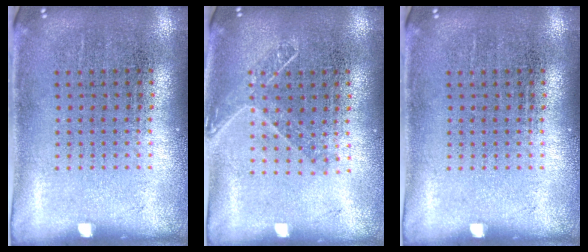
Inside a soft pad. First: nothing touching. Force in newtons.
{"total": 1.4, "press": 1.1, "slide": 0.8}
{"total": 0.0}